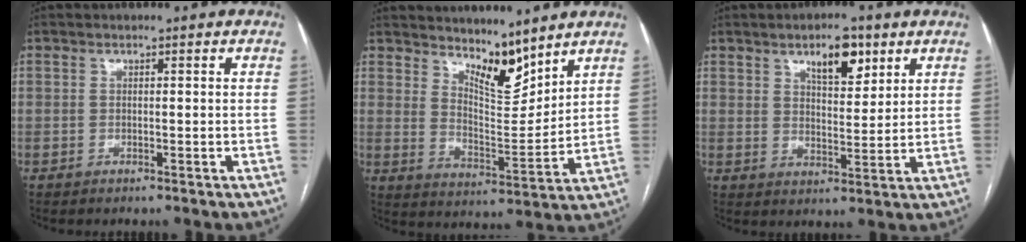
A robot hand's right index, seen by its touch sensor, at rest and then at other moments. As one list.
[{"total": 8.4, "force": [7.2, 2.1, 3.8], "torque": [-0.071, -0.012, 0.138]}, {"total": 7.2, "force": [4.2, 2.7, 5.2], "torque": [-0.084, 0.002, 0.068]}]